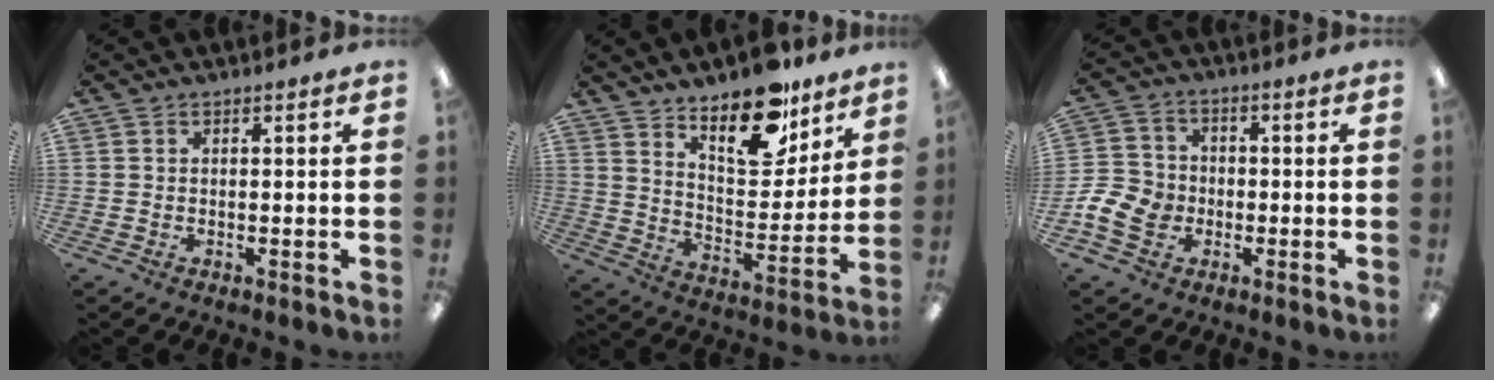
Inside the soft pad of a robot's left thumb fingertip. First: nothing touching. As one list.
[{"total": 17.4, "force": [13.1, 7.4, 8.8], "torque": [-0.125, -0.085, 0.226]}, {"total": 8.3, "force": [-2.7, 6.9, 3.8], "torque": [-0.090, 0.021, -0.046]}]